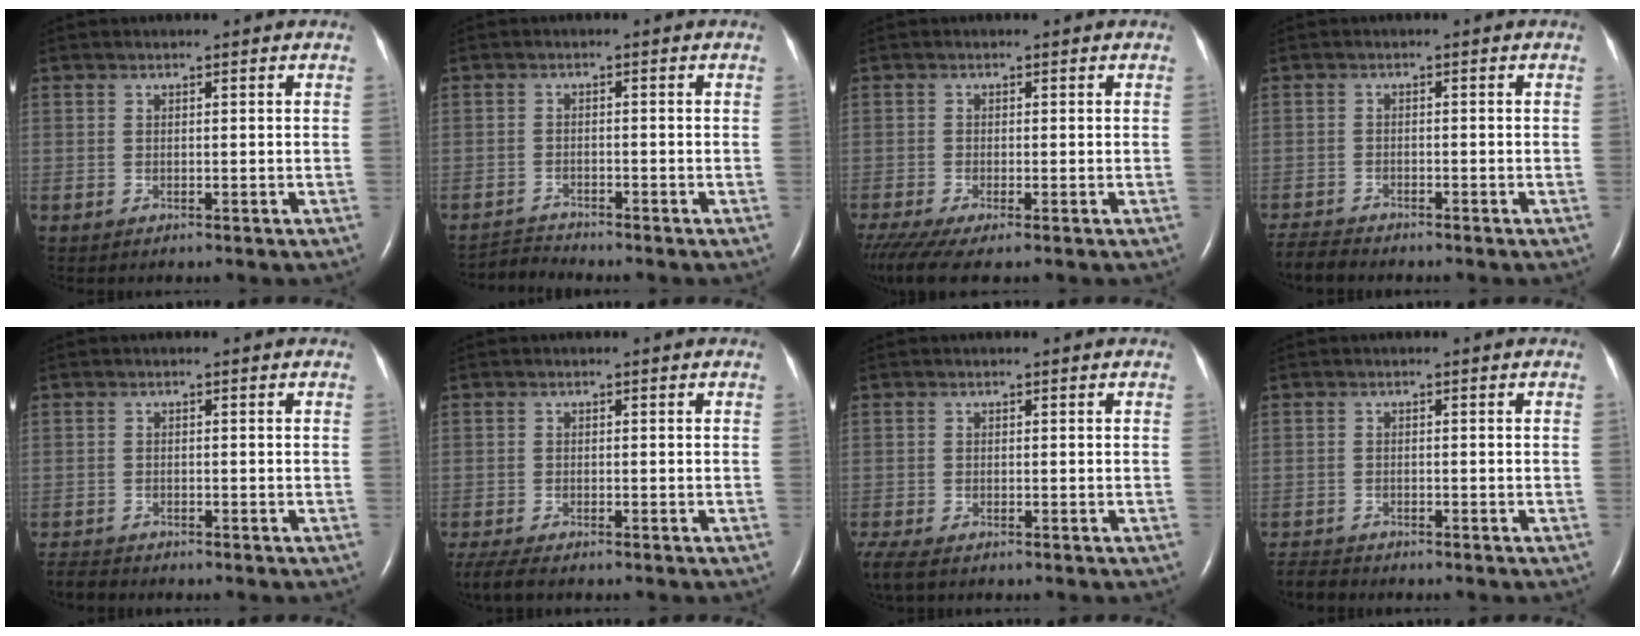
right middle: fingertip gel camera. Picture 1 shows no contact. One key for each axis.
{"total": 2.5, "fx": -2.2, "fy": -0.6, "fz": -0.9, "tx": 0.016, "ty": -0.020, "tz": -0.040}
{"total": 5.5, "fx": -3.9, "fy": 0.7, "fz": 3.7, "tx": -0.071, "ty": -0.017, "tz": -0.072}
{"total": 3.6, "fx": -3.6, "fy": 0.2, "fz": 0.5, "tx": -0.011, "ty": -0.016, "tz": -0.065}
{"total": 2.1, "fx": -2.1, "fy": 0.2, "fz": 0.0, "tx": -0.004, "ty": -0.011, "tz": -0.036}
{"total": 4.5, "fx": -3.7, "fy": 0.8, "fz": 2.4, "tx": -0.054, "ty": -0.015, "tz": -0.062}
{"total": 4.8, "fx": -3.5, "fy": 1.6, "fz": 2.7, "tx": -0.064, "ty": -0.016, "tz": -0.062}
{"total": 2.5, "fx": -2.4, "fy": 0.3, "fz": -0.1, "tx": -0.002, "ty": -0.012, "tz": -0.042}